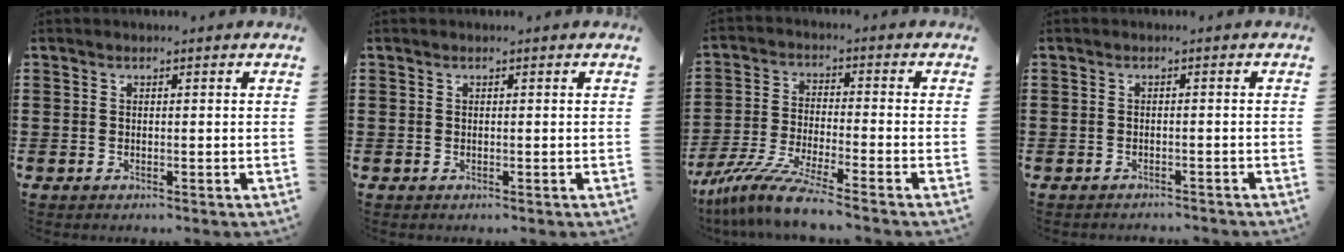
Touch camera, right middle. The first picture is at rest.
{"total": 0.0}
{"total": 8.4, "force": [-7.3, 0.0, 4.1], "torque": [-0.090, -0.008, -0.145]}
{"total": 1.3, "force": [-1.2, 0.2, -0.2], "torque": [0.000, 0.005, -0.029]}